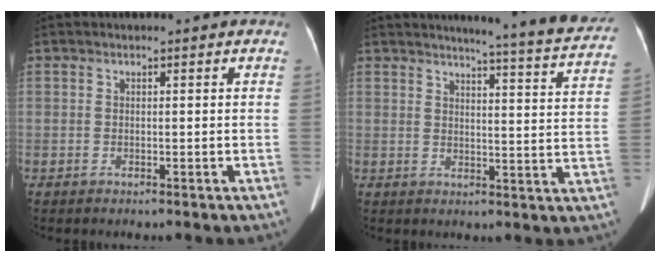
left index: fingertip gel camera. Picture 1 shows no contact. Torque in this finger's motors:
{"motor_torque": [0.62, -1.21, 0.17, 0.06]}